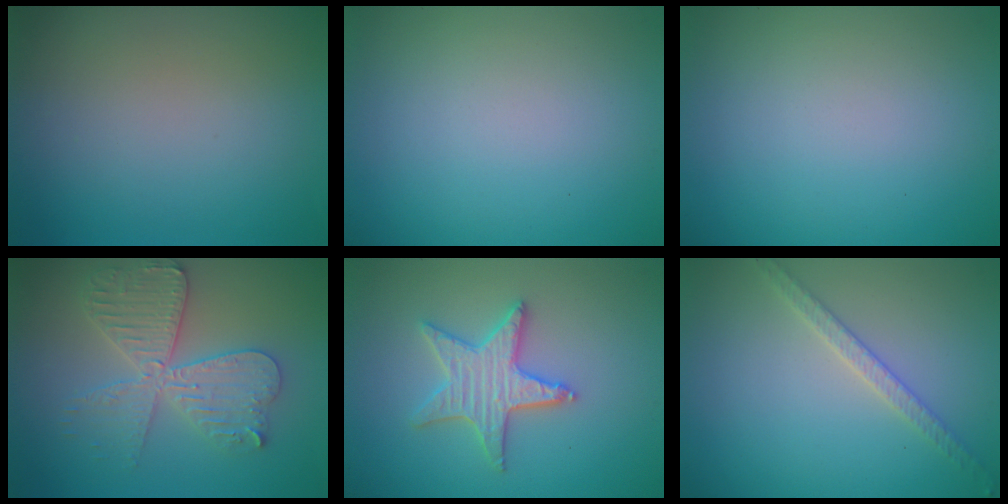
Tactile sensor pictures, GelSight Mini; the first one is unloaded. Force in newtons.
{"total": 0.0}
{"total": 0.0}
{"total": 5.7, "press": 5.6, "slide": 0.7}
{"total": 4.3, "press": 4.2, "slide": 0.8}
{"total": 2.1, "press": 2.0, "slide": 0.6}